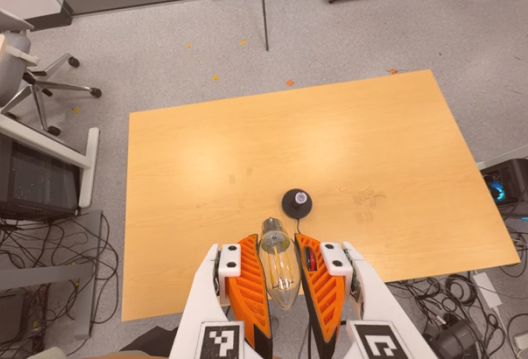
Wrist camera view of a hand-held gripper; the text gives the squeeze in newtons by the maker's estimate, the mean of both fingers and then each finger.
{"total": 22.1, "left": 24.3, "right": 19.9}